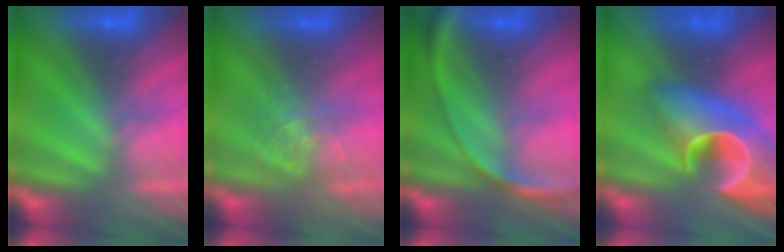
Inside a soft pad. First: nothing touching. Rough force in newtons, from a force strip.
{"total": 2.8}
{"total": 2.7}
{"total": 7.9}